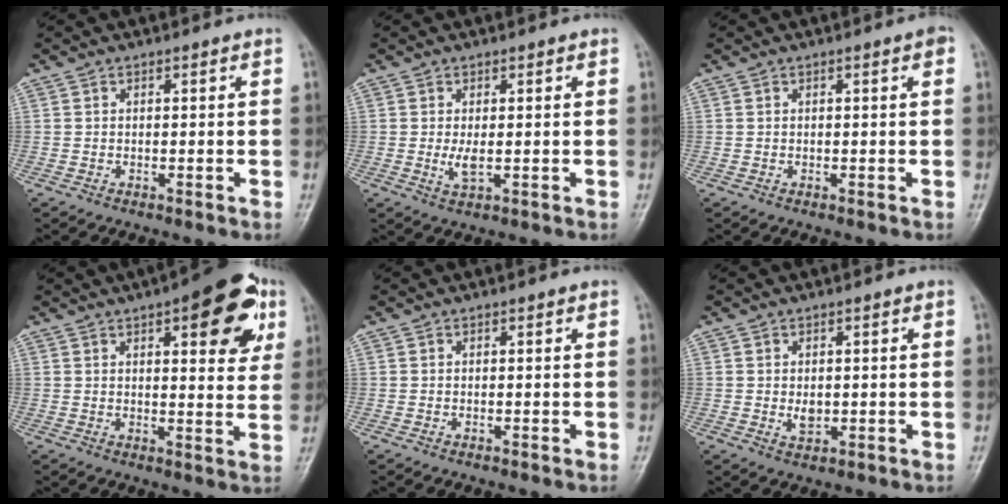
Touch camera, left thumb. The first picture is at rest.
{"total": 3.2, "force": [0.2, 1.3, 2.9], "torque": [-0.053, -0.005, 0.007]}
{"total": 1.3, "force": [0.4, 0.2, 1.2], "torque": [-0.020, 0.002, 0.004]}
{"total": 14.9, "force": [6.7, 5.6, 12.1], "torque": [-0.114, -0.010, 0.078]}
{"total": 0.0}
{"total": 2.7, "force": [0.0, 1.9, 2.0], "torque": [-0.025, -0.006, 0.004]}